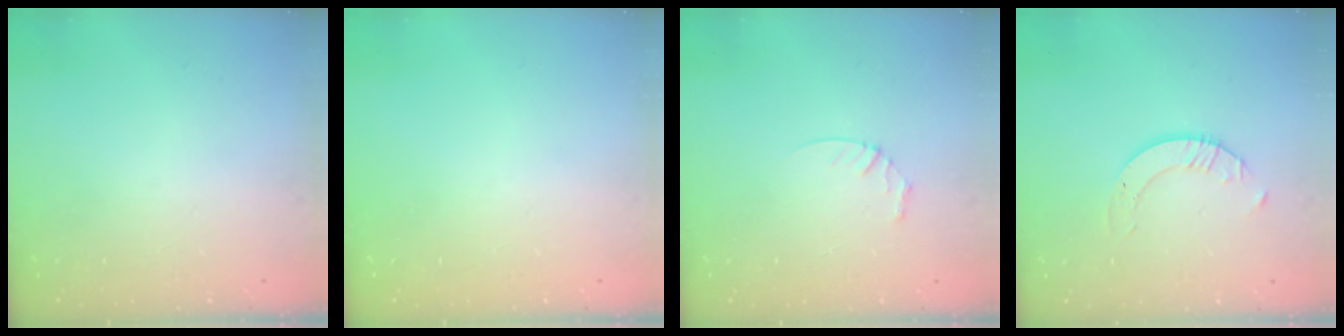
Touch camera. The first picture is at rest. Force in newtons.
{"total": 0.0}
{"total": 3.5, "press": 3.5, "slide": 0.3}
{"total": 2.0, "press": 2.0, "slide": 0.2}